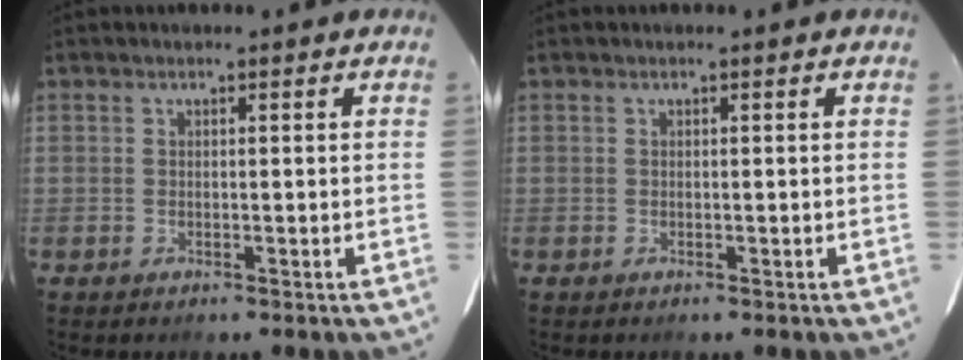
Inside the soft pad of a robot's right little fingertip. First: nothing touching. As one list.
[{"total": 0.0}]